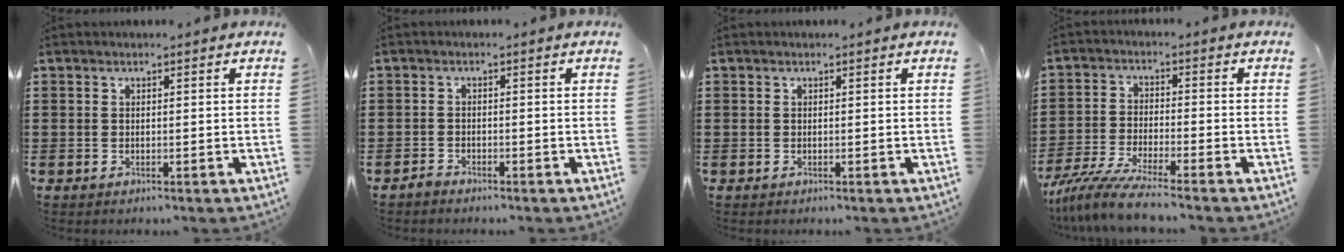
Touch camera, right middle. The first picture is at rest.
{"total": 1.2, "force": [-1.1, 0.3, 0.3], "torque": [-0.010, -0.002, -0.021]}
{"total": 0.0}
{"total": 6.8, "force": [-6.0, -0.2, 3.3], "torque": [-0.083, -0.019, -0.119]}